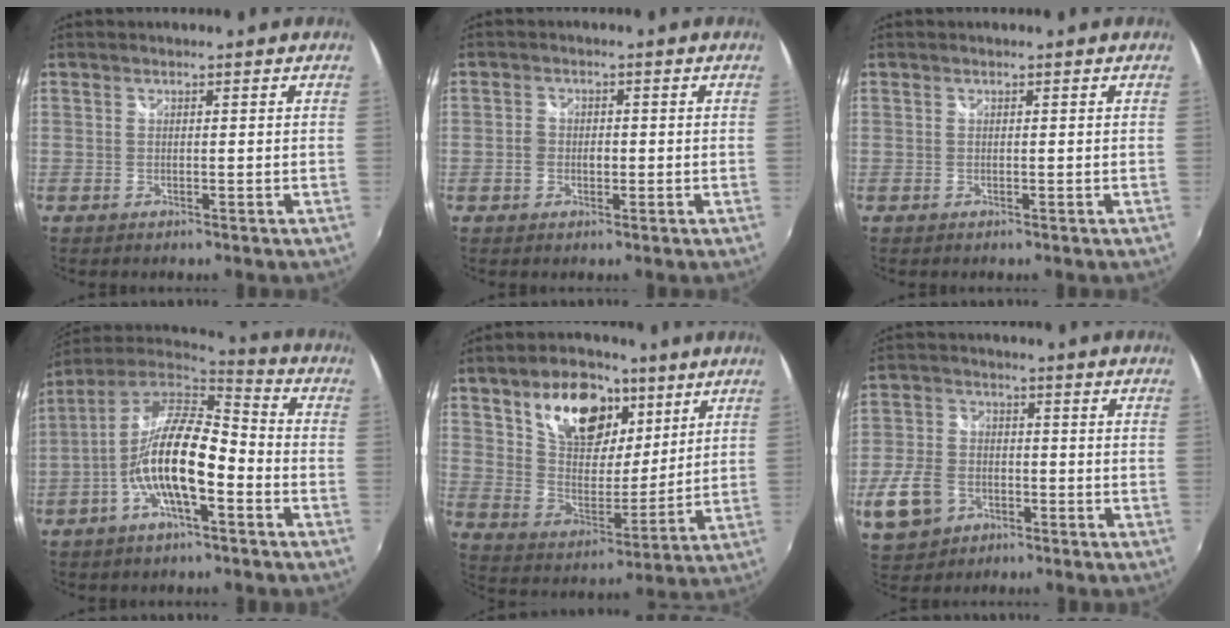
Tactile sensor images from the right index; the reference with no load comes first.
{"total": 2.4, "force": [-0.6, 2.0, 1.1], "torque": [-0.020, 0.004, -0.013]}
{"total": 0.0}
{"total": 15.7, "force": [-5.0, 5.0, 14.0], "torque": [-0.269, 0.003, -0.101]}
{"total": 17.9, "force": [9.5, 10.3, 11.2], "torque": [-0.195, 0.021, 0.171]}
{"total": 10.1, "force": [-4.3, 7.5, 5.3], "torque": [-0.136, 0.004, -0.074]}